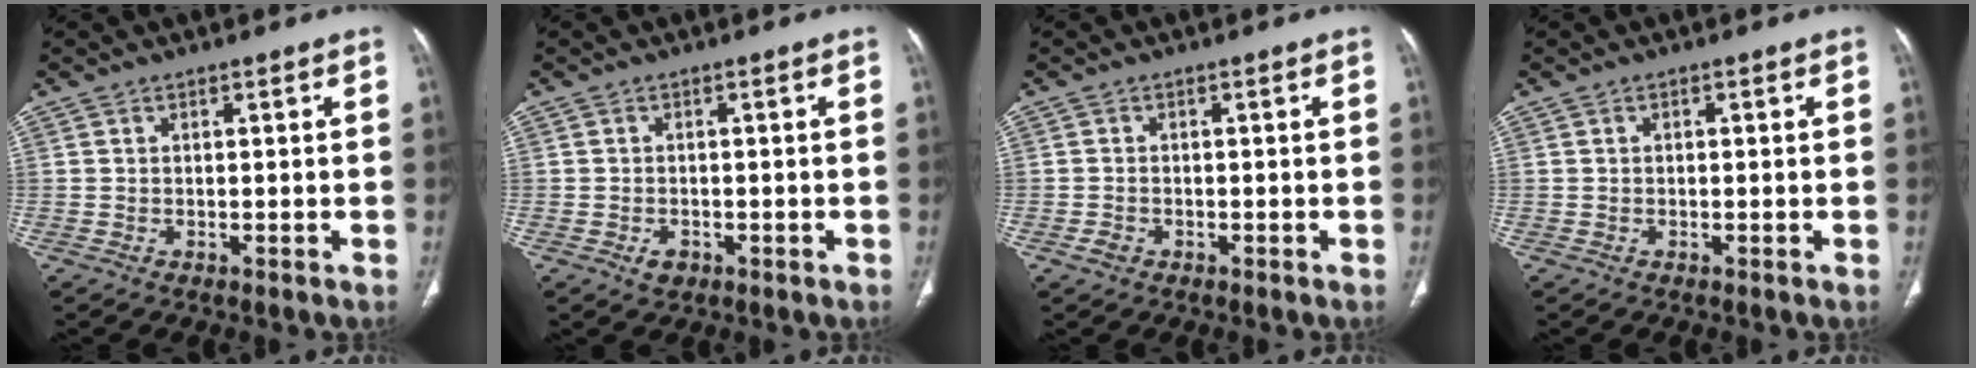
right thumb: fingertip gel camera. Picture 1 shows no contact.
{"total": 2.2, "force": [-0.9, 1.7, 1.2], "torque": [-0.012, 0.003, -0.009]}
{"total": 1.6, "force": [-0.8, 1.2, 0.7], "torque": [-0.015, 0.007, -0.012]}
{"total": 0.6, "force": [0.1, 0.3, 0.5], "torque": [-0.010, 0.003, 0.002]}